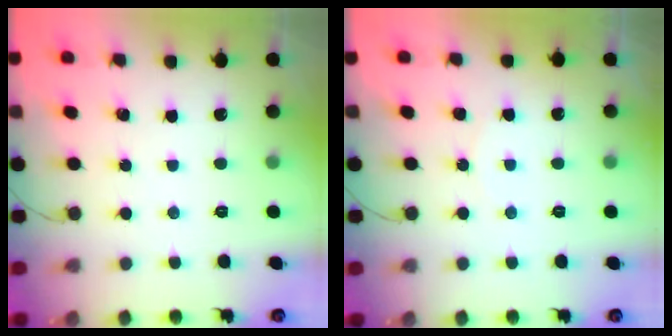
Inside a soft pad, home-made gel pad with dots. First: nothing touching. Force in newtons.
{"total": 2.6, "press": 2.5, "slide": 0.6}